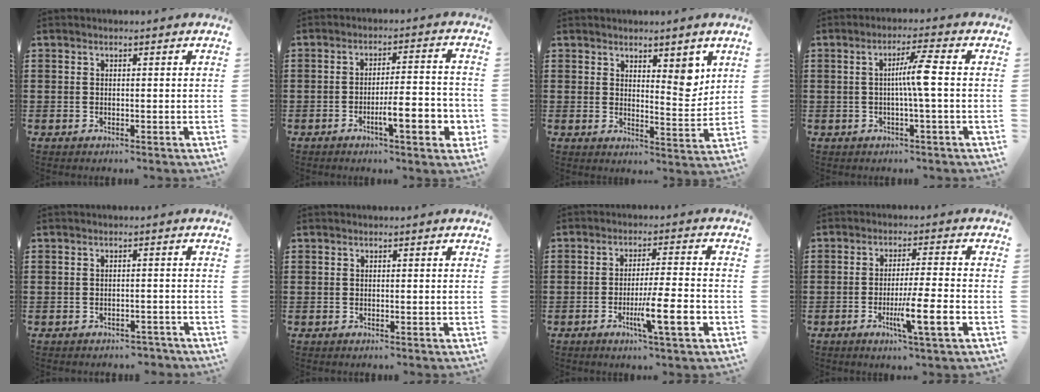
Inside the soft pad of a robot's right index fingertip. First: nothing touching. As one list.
[{"total": 7.8, "force": [-2.9, 1.6, 7.0], "torque": [-0.103, -0.005, -0.049]}, {"total": 5.4, "force": [3.7, 2.3, 3.3], "torque": [-0.048, -0.015, 0.063]}, {"total": 5.1, "force": [-0.3, -0.3, 5.1], "torque": [-0.095, -0.004, -0.011]}, {"total": 1.9, "force": [-1.9, 0.4, 0.2], "torque": [-0.012, -0.002, -0.040]}, {"total": 0.0}, {"total": 9.1, "force": [-3.3, 0.8, 8.4], "torque": [-0.139, -0.007, -0.054]}, {"total": 7.4, "force": [-2.7, 0.1, 6.9], "torque": [-0.117, -0.013, -0.047]}]